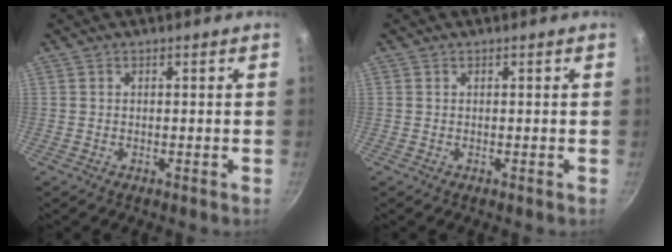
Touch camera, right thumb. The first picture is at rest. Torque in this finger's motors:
{"motor_torque": [0.24, -0.18, -0.17, -0.14, 0.09]}